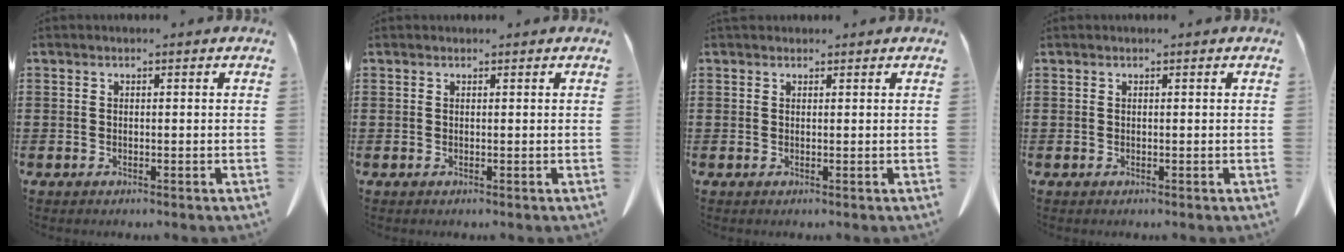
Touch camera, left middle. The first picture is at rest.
{"total": 0.0}
{"total": 0.7, "force": [0.6, 0.3, 0.1], "torque": [-0.003, 0.001, 0.012]}
{"total": 0.0}